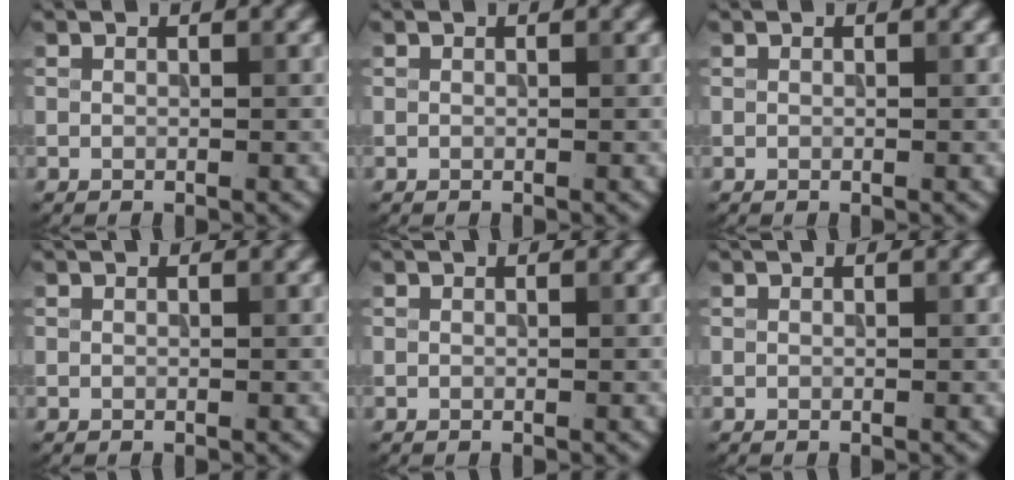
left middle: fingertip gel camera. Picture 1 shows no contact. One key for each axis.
{"total": 0.0}
{"total": 0.0}
{"total": 0.0}
{"total": 0.0}
{"total": 0.0}